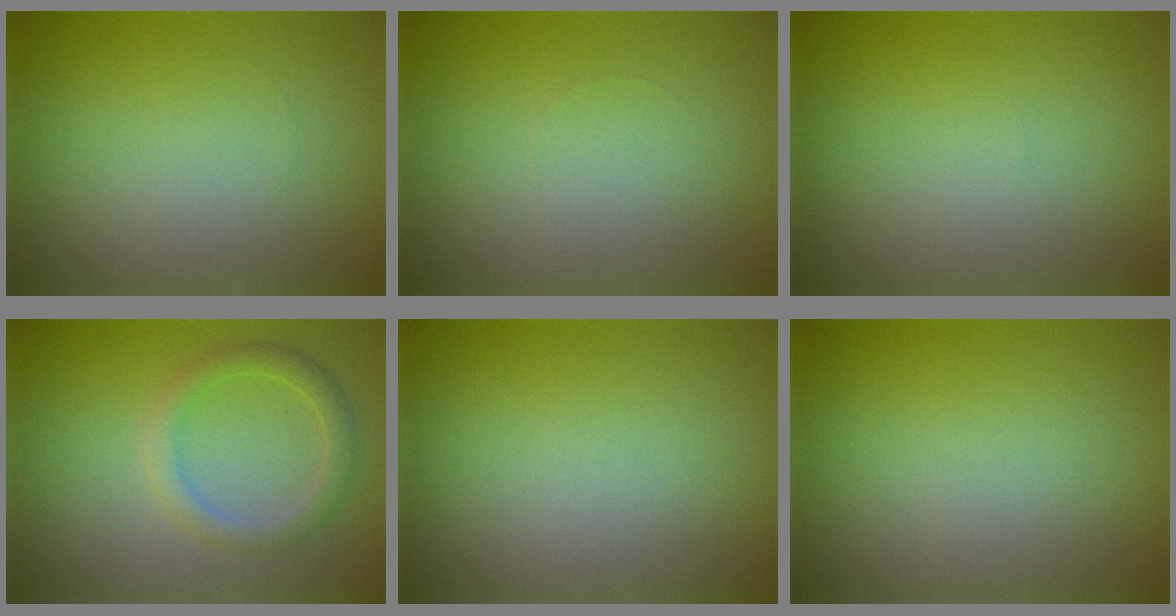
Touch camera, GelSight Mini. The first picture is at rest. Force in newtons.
{"total": 0.0}
{"total": 0.0}
{"total": 2.4, "press": 2.4, "slide": 0.1}
{"total": 0.0}
{"total": 0.0}